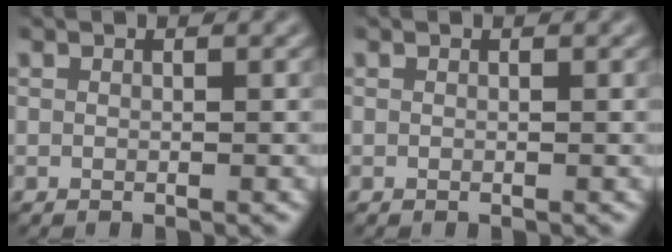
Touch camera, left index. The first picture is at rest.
{"total": 0.0}